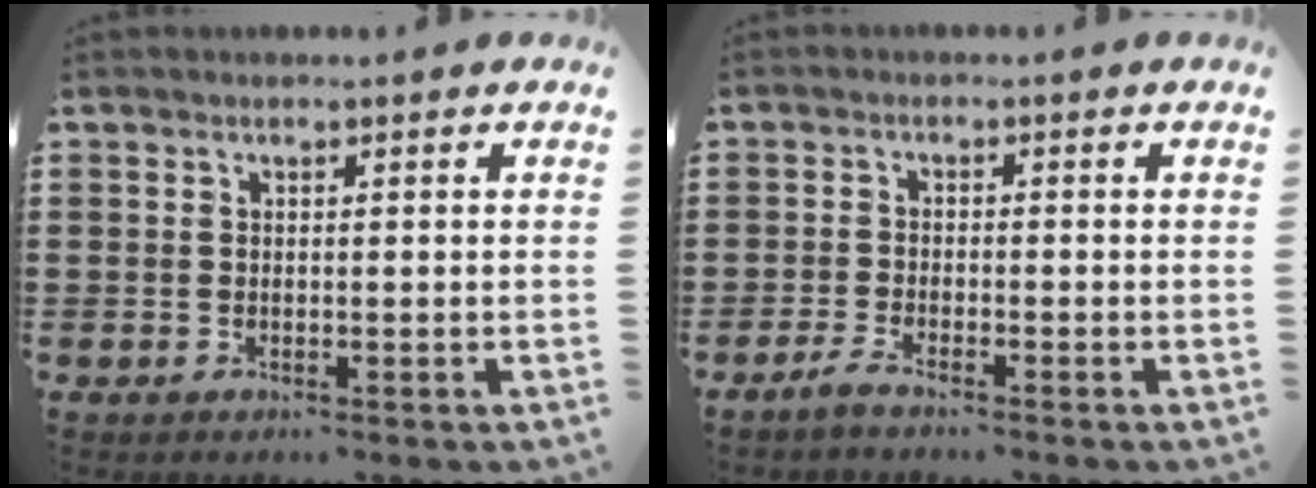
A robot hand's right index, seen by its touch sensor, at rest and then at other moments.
{"total": 1.9, "force": [-1.7, 0.0, 0.8], "torque": [-0.029, -0.005, -0.037]}